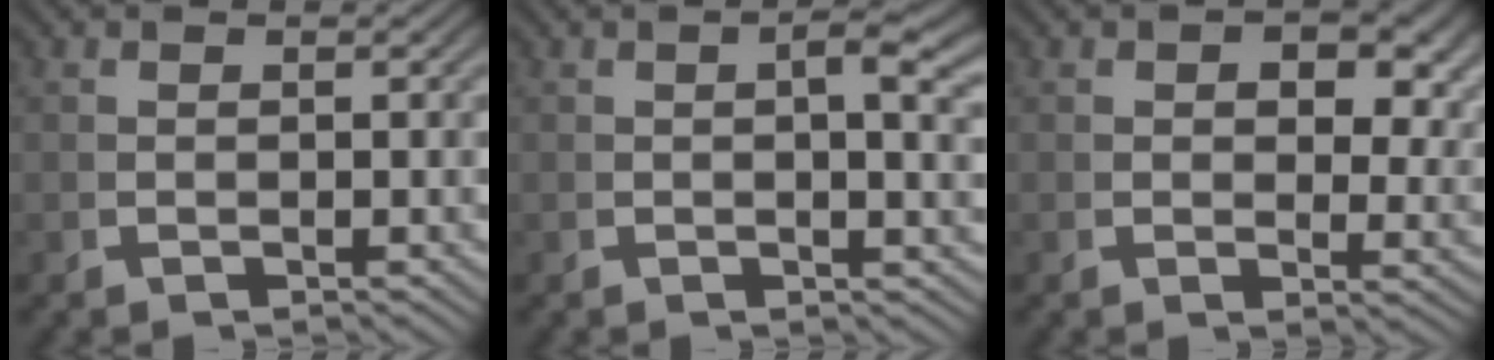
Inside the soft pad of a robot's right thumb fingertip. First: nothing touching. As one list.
[{"total": 3.1, "force": [0.7, 0.8, 2.9], "torque": [-0.031, 0.005, 0.009]}, {"total": 4.7, "force": [1.4, 2.9, 3.4], "torque": [-0.042, -0.014, 0.021]}]